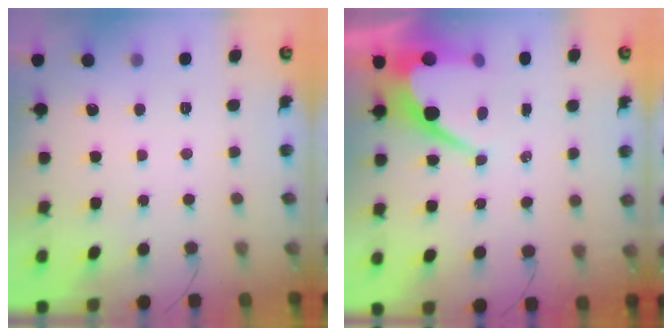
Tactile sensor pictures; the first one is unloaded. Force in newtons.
{"total": 10.2, "press": 10.2, "slide": 0.8}